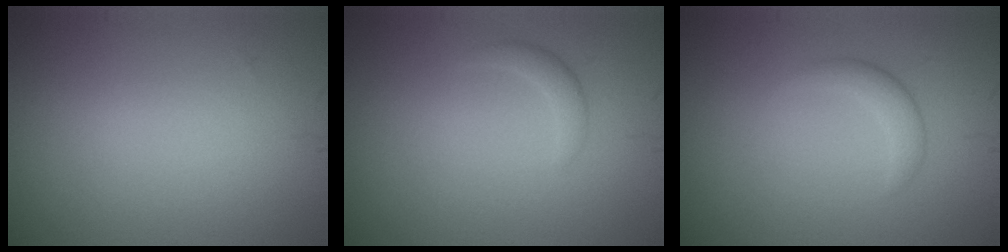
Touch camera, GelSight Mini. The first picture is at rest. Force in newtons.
{"total": 1.0, "press": 1.0, "slide": 0.0}
{"total": 1.7, "press": 1.7, "slide": 0.2}